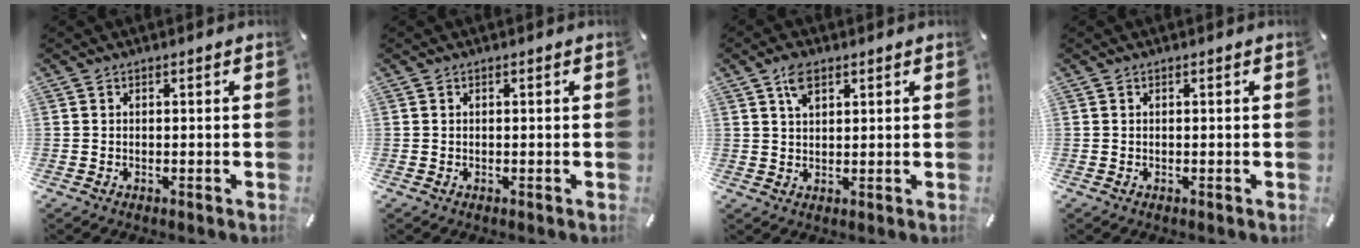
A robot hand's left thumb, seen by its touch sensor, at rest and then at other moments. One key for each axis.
{"total": 0.0}
{"total": 4.6, "fx": 2.5, "fy": 2.5, "fz": 2.9, "tx": -0.057, "ty": 0.000, "tz": 0.045}
{"total": 0.0}